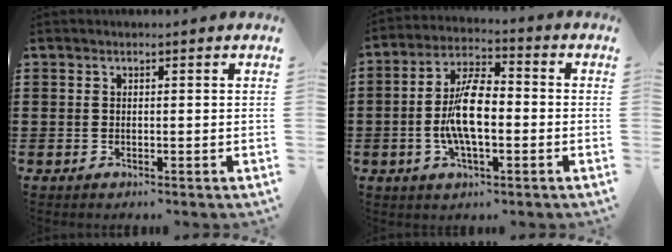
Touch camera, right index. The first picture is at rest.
{"total": 9.5, "force": [-1.4, 3.8, 8.6], "torque": [-0.182, 0.002, -0.030]}